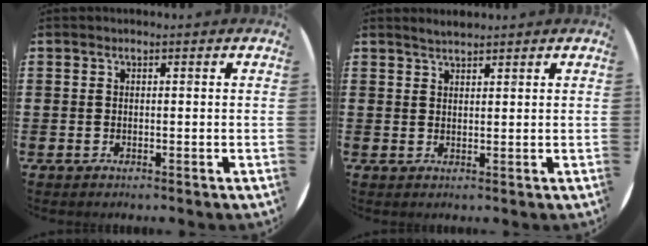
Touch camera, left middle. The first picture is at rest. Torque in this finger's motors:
{"motor_torque": [0.34, -0.36, -0.01, -0.01]}